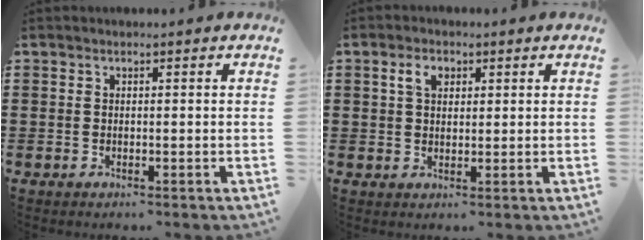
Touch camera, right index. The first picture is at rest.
{"total": 3.0, "force": [1.2, 1.9, 2.0], "torque": [-0.048, 0.010, 0.022]}